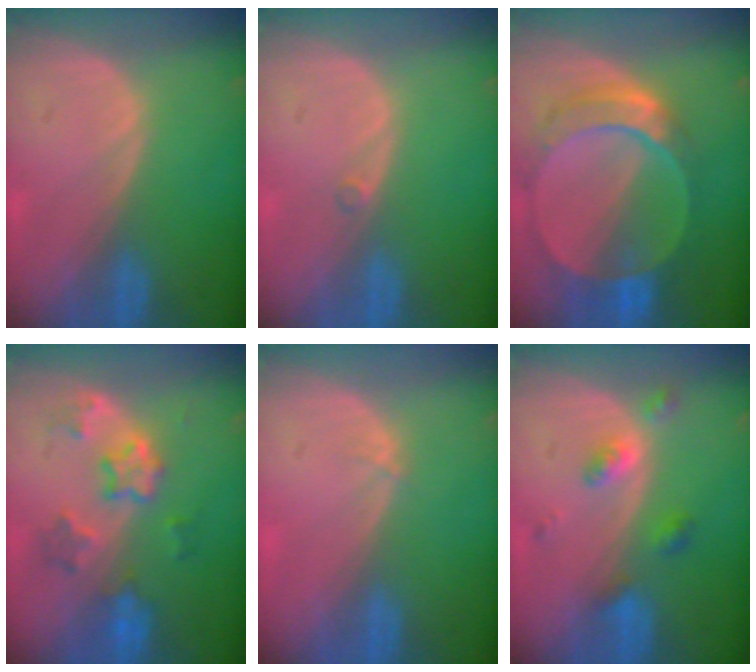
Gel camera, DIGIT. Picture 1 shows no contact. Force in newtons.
{"total": 0.5, "press": 0.5, "slide": 0.2}
{"total": 9.8, "press": 8.3, "slide": 5.1}
{"total": 6.4, "press": 6.1, "slide": 1.7}
{"total": 0.6, "press": 0.4, "slide": 0.3}
{"total": 4.4, "press": 4.0, "slide": 1.7}